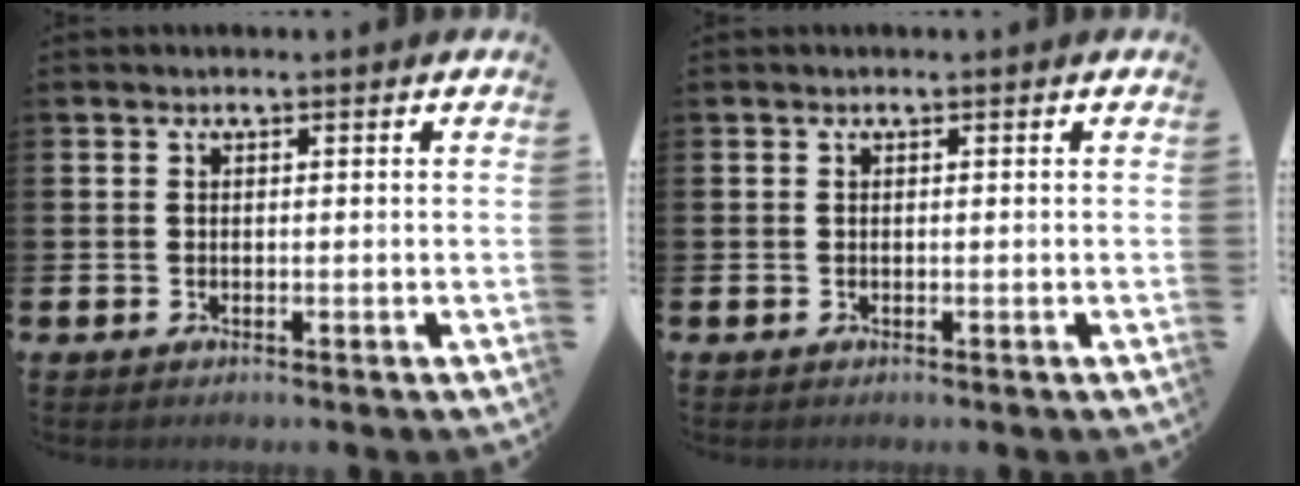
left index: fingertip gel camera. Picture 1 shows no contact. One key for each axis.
{"total": 0.0}